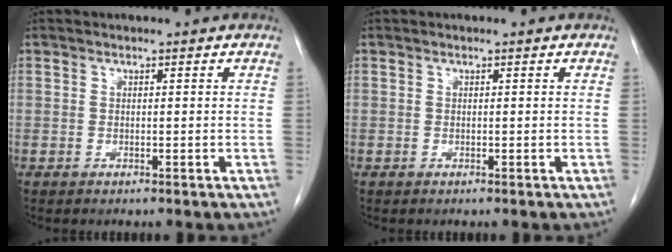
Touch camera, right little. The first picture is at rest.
{"total": 0.0}